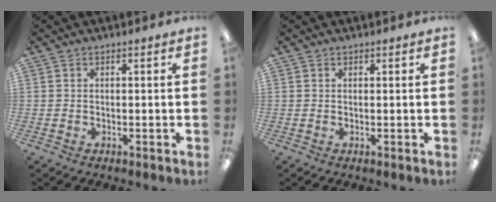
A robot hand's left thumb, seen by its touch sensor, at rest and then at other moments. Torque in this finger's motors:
{"motor_torque": [0.08, 0.00, 0.24, -0.03, 0.02]}